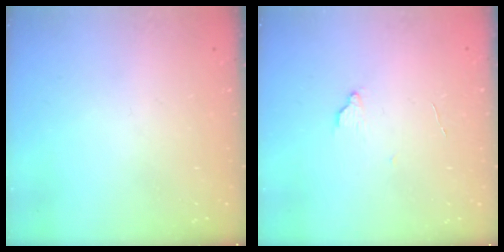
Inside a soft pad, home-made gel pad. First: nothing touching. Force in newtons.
{"total": 3.8, "press": 3.7, "slide": 0.4}